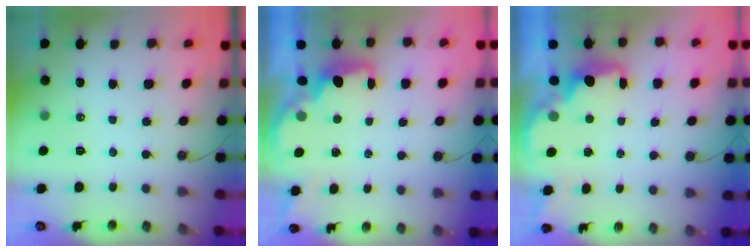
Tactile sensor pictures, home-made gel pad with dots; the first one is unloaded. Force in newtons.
{"total": 1.9, "press": 1.7, "slide": 0.8}
{"total": 2.2, "press": 2.0, "slide": 0.8}